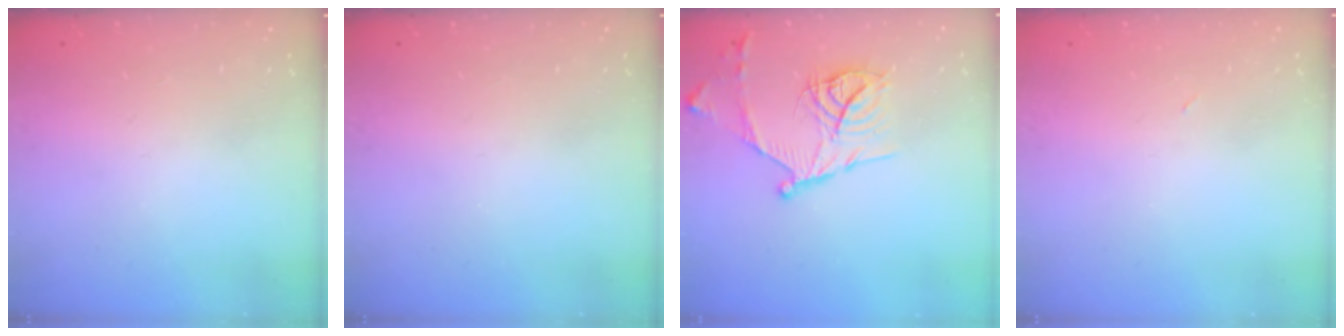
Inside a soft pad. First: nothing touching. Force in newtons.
{"total": 0.0}
{"total": 16.5, "press": 16.5, "slide": 1.6}
{"total": 2.9, "press": 2.9, "slide": 0.7}